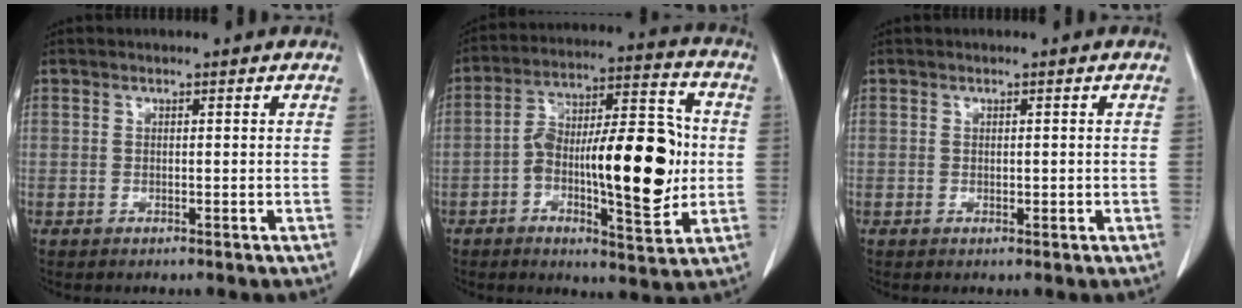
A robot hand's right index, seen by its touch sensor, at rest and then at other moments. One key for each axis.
{"total": 17.9, "fx": -2.0, "fy": 5.1, "fz": 17.0, "tx": -0.269, "ty": 0.026, "tz": -0.026}
{"total": 0.7, "fx": -0.1, "fy": 0.4, "fz": 0.6, "tx": -0.007, "ty": 0.000, "tz": 0.003}